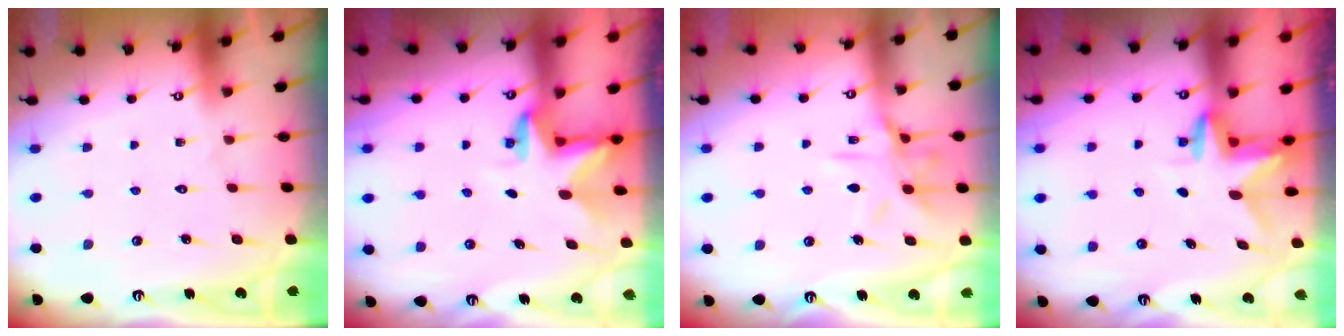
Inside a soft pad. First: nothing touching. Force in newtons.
{"total": 2.8, "press": 2.8, "slide": 0.1}
{"total": 11.5, "press": 11.4, "slide": 0.9}
{"total": 3.0, "press": 3.0, "slide": 0.3}